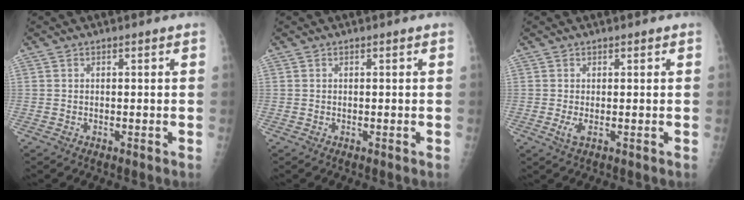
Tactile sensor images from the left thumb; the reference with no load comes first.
{"total": 0.0}
{"total": 2.1, "force": [0.1, 0.8, 1.9], "torque": [-0.039, -0.006, 0.002]}